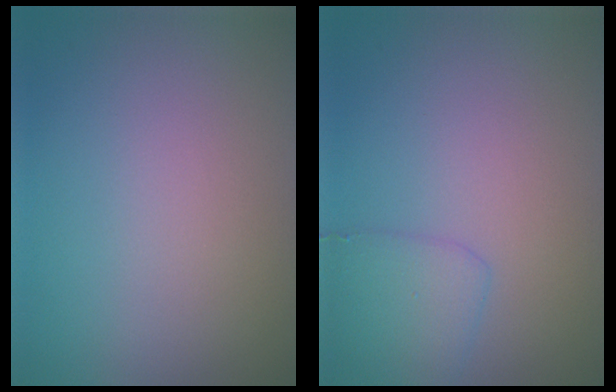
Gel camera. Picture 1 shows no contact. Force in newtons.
{"total": 2.2, "press": 2.2, "slide": 0.1}